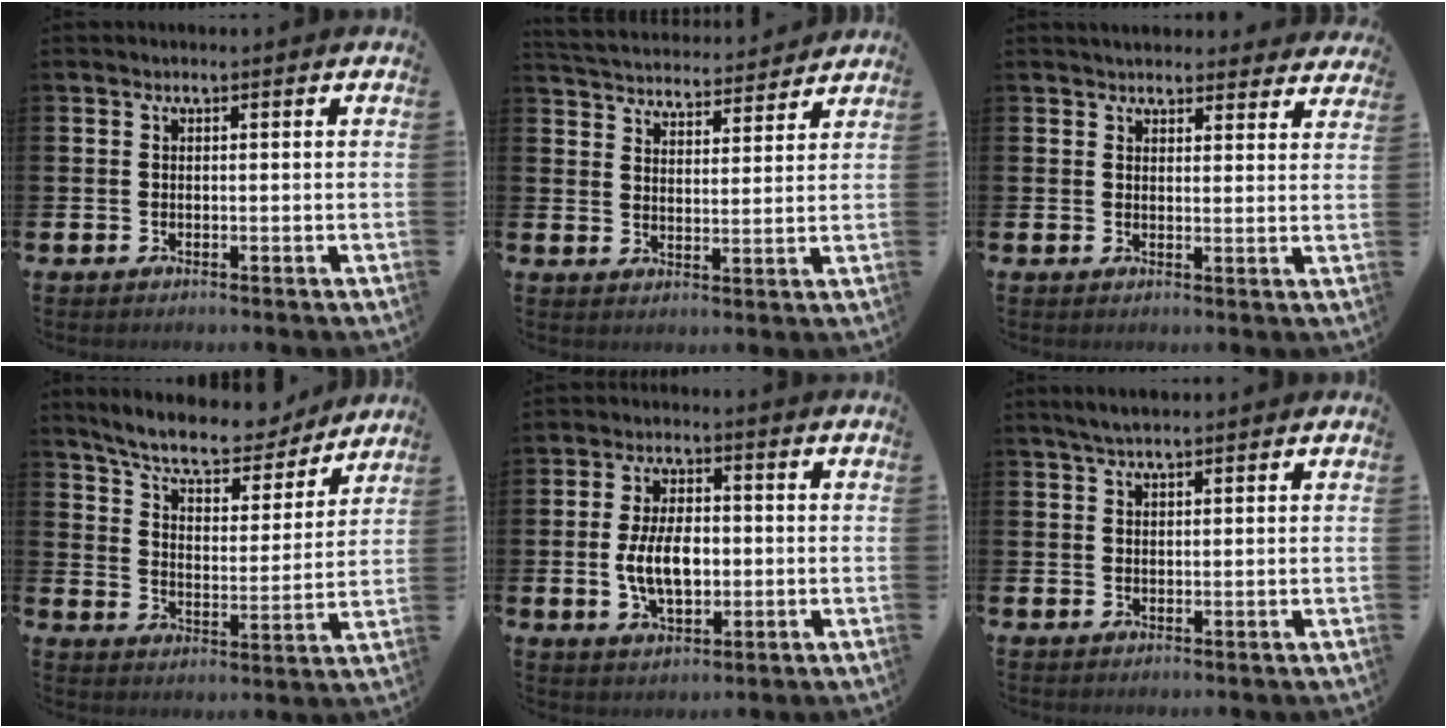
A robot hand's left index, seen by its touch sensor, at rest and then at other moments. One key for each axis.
{"total": 4.8, "fx": 4.7, "fy": 0.7, "fz": 0.0, "tx": -0.016, "ty": -0.040, "tz": 0.080}
{"total": 3.8, "fx": 3.7, "fy": 0.9, "fz": 0.2, "tx": -0.002, "ty": -0.018, "tz": 0.068}
{"total": 9.2, "fx": 8.4, "fy": 2.1, "fz": 3.1, "tx": -0.083, "ty": -0.056, "tz": 0.145}
{"total": 6.9, "fx": -0.4, "fy": 3.9, "fz": 5.7, "tx": -0.108, "ty": 0.002, "tz": -0.013}
{"total": 2.9, "fx": 2.3, "fy": 0.6, "fz": 1.5, "tx": -0.031, "ty": 0.001, "tz": 0.042}